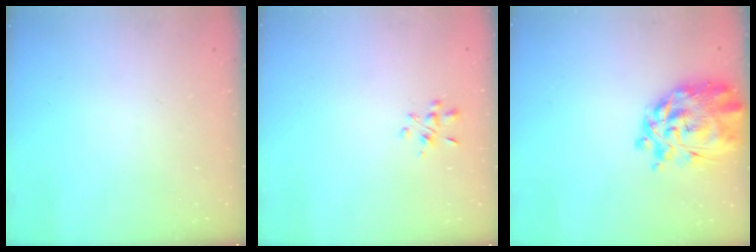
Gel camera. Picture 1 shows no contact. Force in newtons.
{"total": 3.0, "press": 2.9, "slide": 0.8}
{"total": 11.1, "press": 10.3, "slide": 4.0}